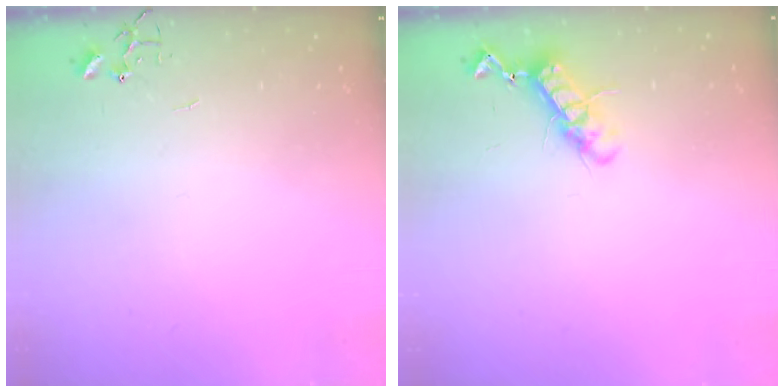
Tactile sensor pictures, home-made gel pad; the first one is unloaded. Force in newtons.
{"total": 11.1, "press": 11.1, "slide": 0.3}